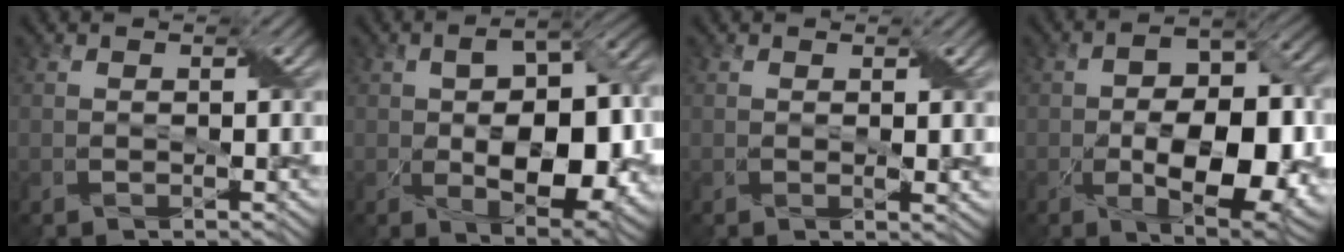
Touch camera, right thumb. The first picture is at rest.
{"total": 13.1, "force": [-1.8, 6.8, 11.1], "torque": [-0.172, -0.015, -0.020]}
{"total": 1.4, "force": [0.4, 0.3, 1.3], "torque": [-0.023, -0.002, 0.008]}
{"total": 13.7, "force": [-3.1, 7.0, 11.4], "torque": [-0.177, -0.019, -0.045]}